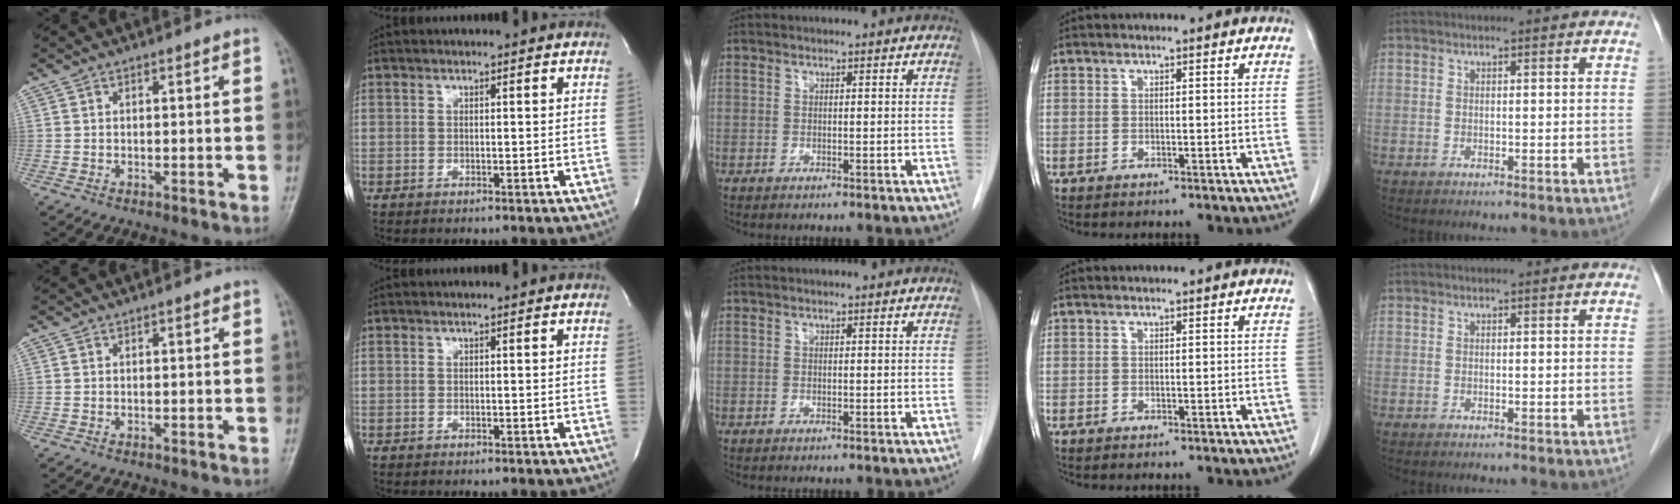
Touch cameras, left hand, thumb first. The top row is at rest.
{}